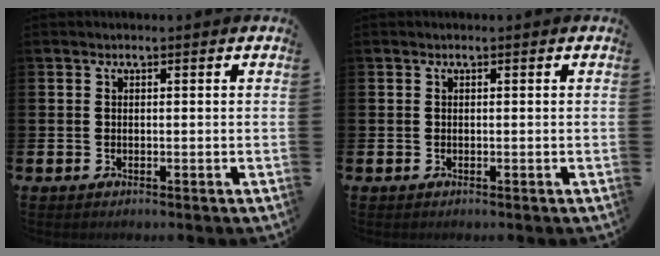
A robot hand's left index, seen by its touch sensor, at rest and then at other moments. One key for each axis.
{"total": 0.0}